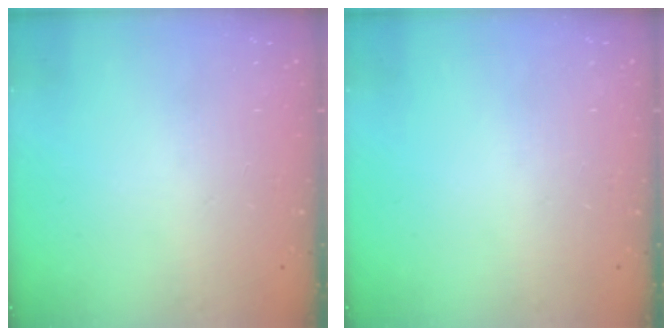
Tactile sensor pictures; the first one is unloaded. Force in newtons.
{"total": 0.0}